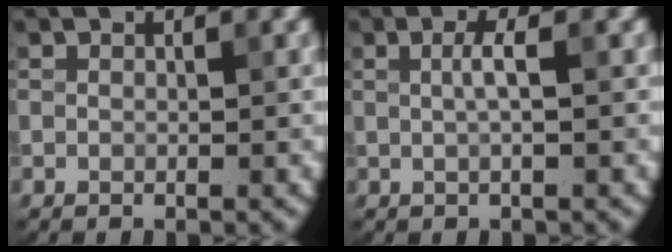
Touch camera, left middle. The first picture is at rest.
{"total": 1.2, "force": [0.1, -0.1, 1.2], "torque": [-0.026, 0.007, 0.005]}